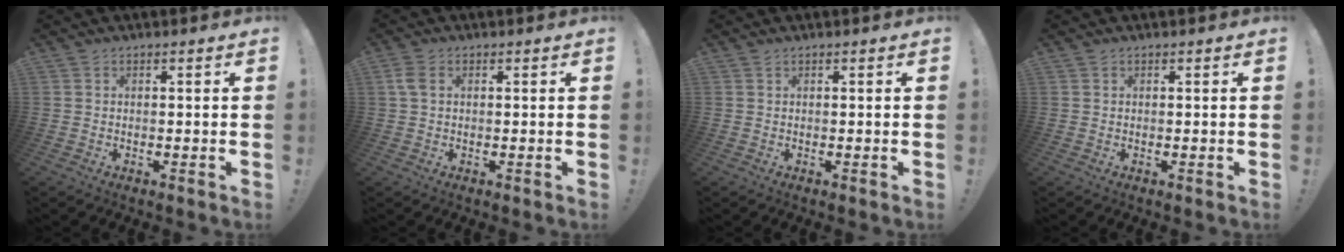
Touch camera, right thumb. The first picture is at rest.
{"total": 2.8, "force": [0.9, 1.6, 2.2], "torque": [-0.039, 0.003, 0.015]}
{"total": 0.0}
{"total": 0.0}